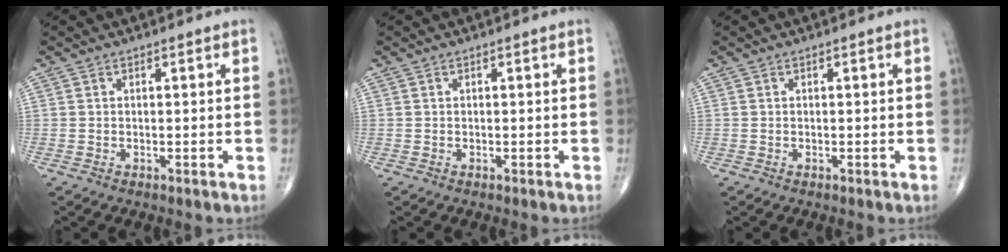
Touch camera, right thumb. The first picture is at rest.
{"total": 0.0}
{"total": 0.0}